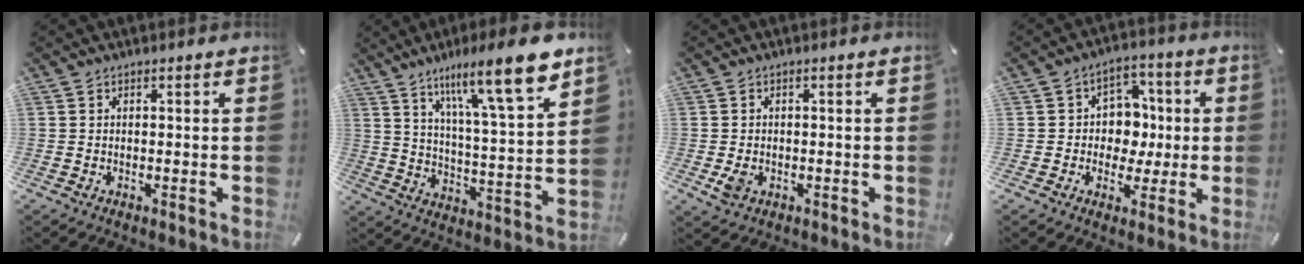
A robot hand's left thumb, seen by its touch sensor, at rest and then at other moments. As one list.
[{"total": 17.0, "force": [11.8, 3.1, 11.8], "torque": [-0.191, -0.067, 0.185]}, {"total": 3.0, "force": [-0.7, 2.0, 2.1], "torque": [-0.048, -0.002, -0.014]}, {"total": 8.6, "force": [-0.4, 8.1, 2.7], "torque": [-0.038, 0.010, -0.004]}]